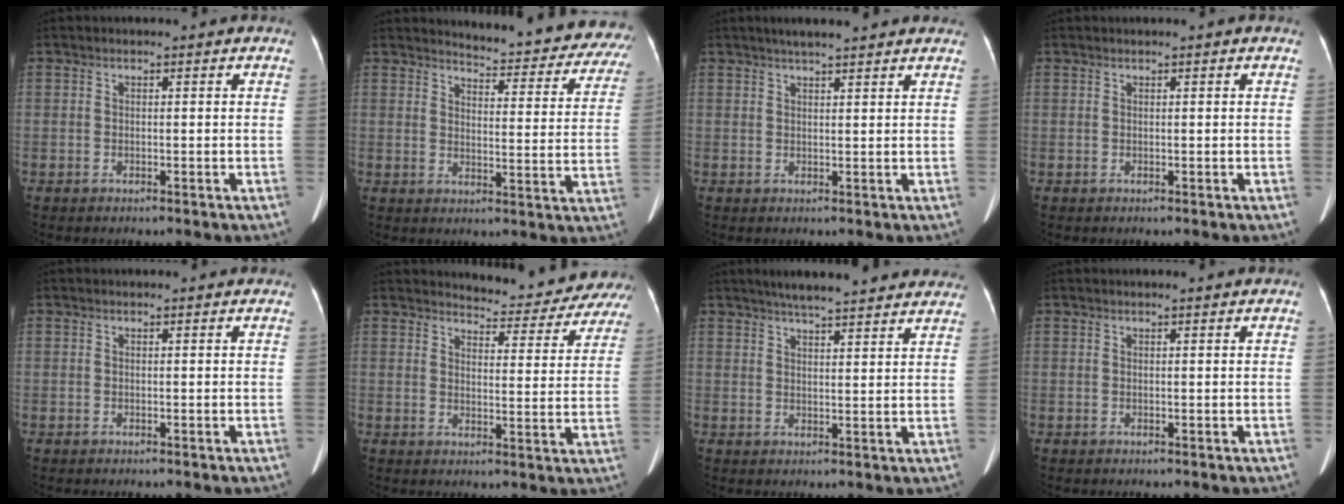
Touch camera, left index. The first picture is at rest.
{"total": 19.6, "force": [18.6, 3.3, 5.0], "torque": [-0.040, -0.080, 0.198]}
{"total": 7.0, "force": [5.9, 0.5, 3.6], "torque": [-0.051, 0.026, 0.078]}
{"total": 0.0}
{"total": 0.6, "force": [0.6, 0.0, 0.2], "torque": [-0.004, 0.004, 0.007]}
{"total": 11.7, "force": [11.4, 1.5, 1.7], "torque": [-0.013, -0.034, 0.122]}
{"total": 15.0, "force": [13.1, 1.7, 6.9], "torque": [-0.096, 0.029, 0.166]}
{"total": 0.7, "force": [0.6, -0.2, 0.4], "torque": [-0.013, 0.002, 0.015]}